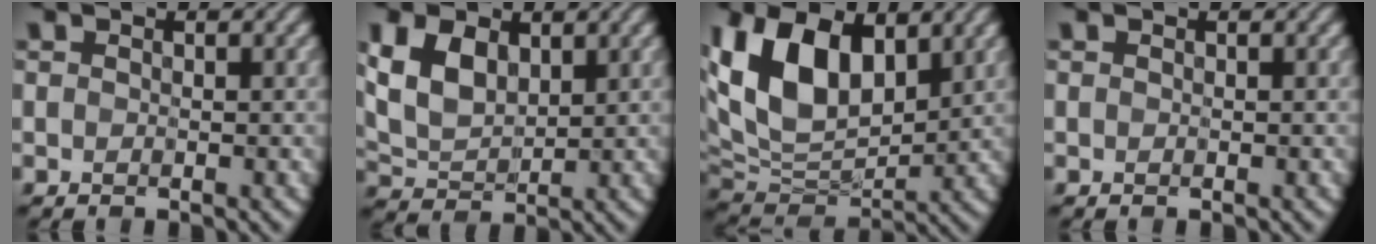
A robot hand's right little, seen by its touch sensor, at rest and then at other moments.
{"total": 5.2, "force": [1.3, 3.4, 3.7], "torque": [-0.082, -0.004, 0.024]}
{"total": 11.3, "force": [3.4, 6.7, 8.4], "torque": [-0.189, 0.004, 0.060]}
{"total": 0.0}